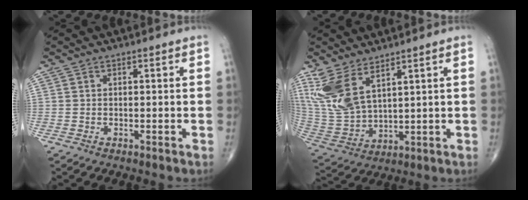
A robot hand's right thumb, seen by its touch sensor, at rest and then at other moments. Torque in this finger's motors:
{"motor_torque": [-0.76, 1.29, 0.93, 0.98, 0.15]}